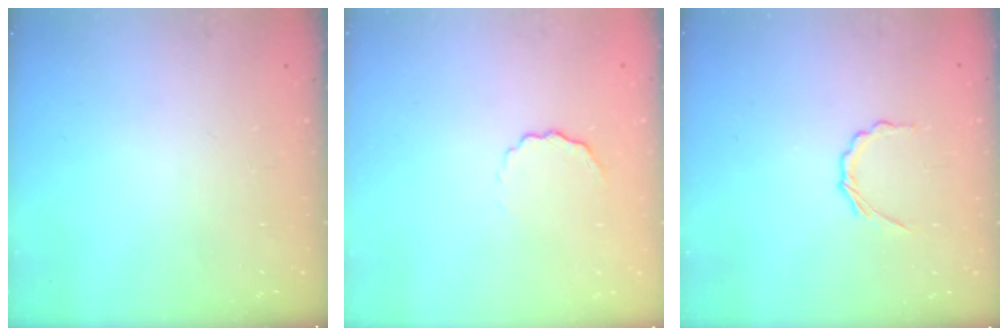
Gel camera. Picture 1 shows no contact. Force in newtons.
{"total": 3.4, "press": 3.4, "slide": 0.7}
{"total": 2.4, "press": 2.3, "slide": 0.9}